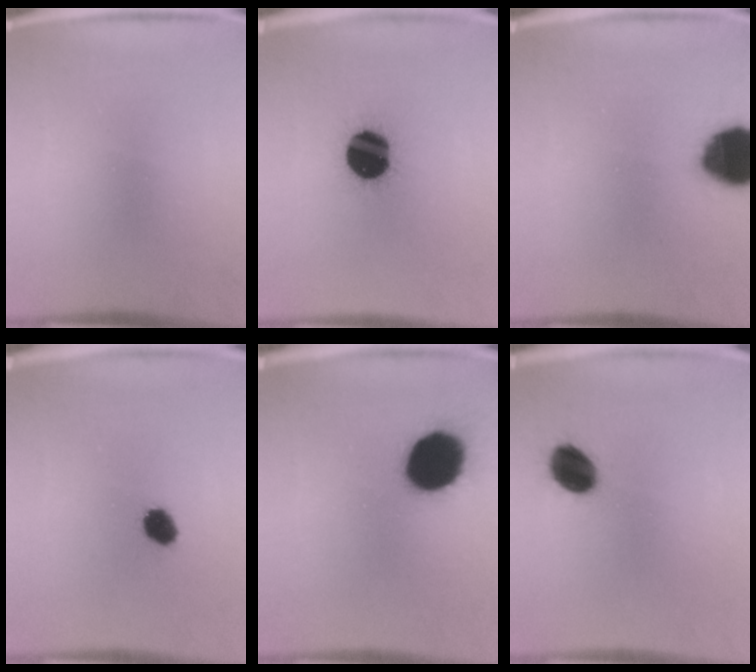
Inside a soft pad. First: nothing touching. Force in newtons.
{"total": 17.1}
{"total": 15.0}
{"total": 4.7}
{"total": 17.7}
{"total": 9.3}